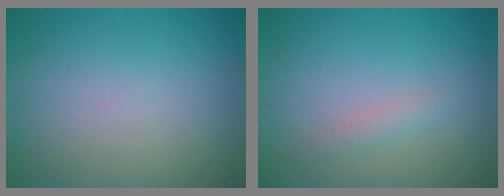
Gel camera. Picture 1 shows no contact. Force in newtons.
{"total": 0.9, "press": 0.9, "slide": 0.1}